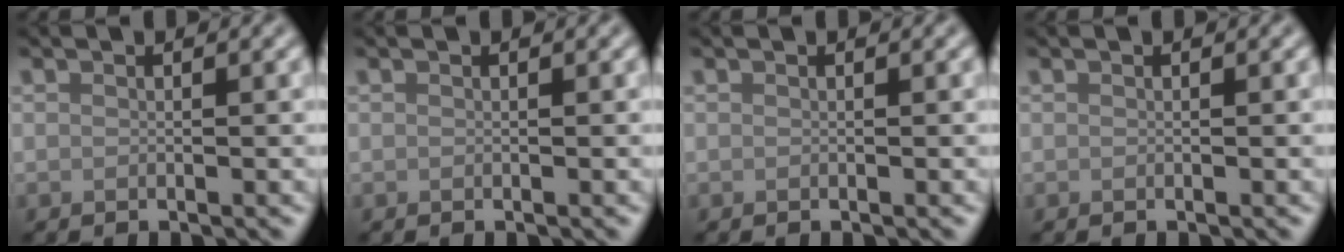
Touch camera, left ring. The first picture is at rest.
{"total": 0.0}
{"total": 0.0}
{"total": 0.0}